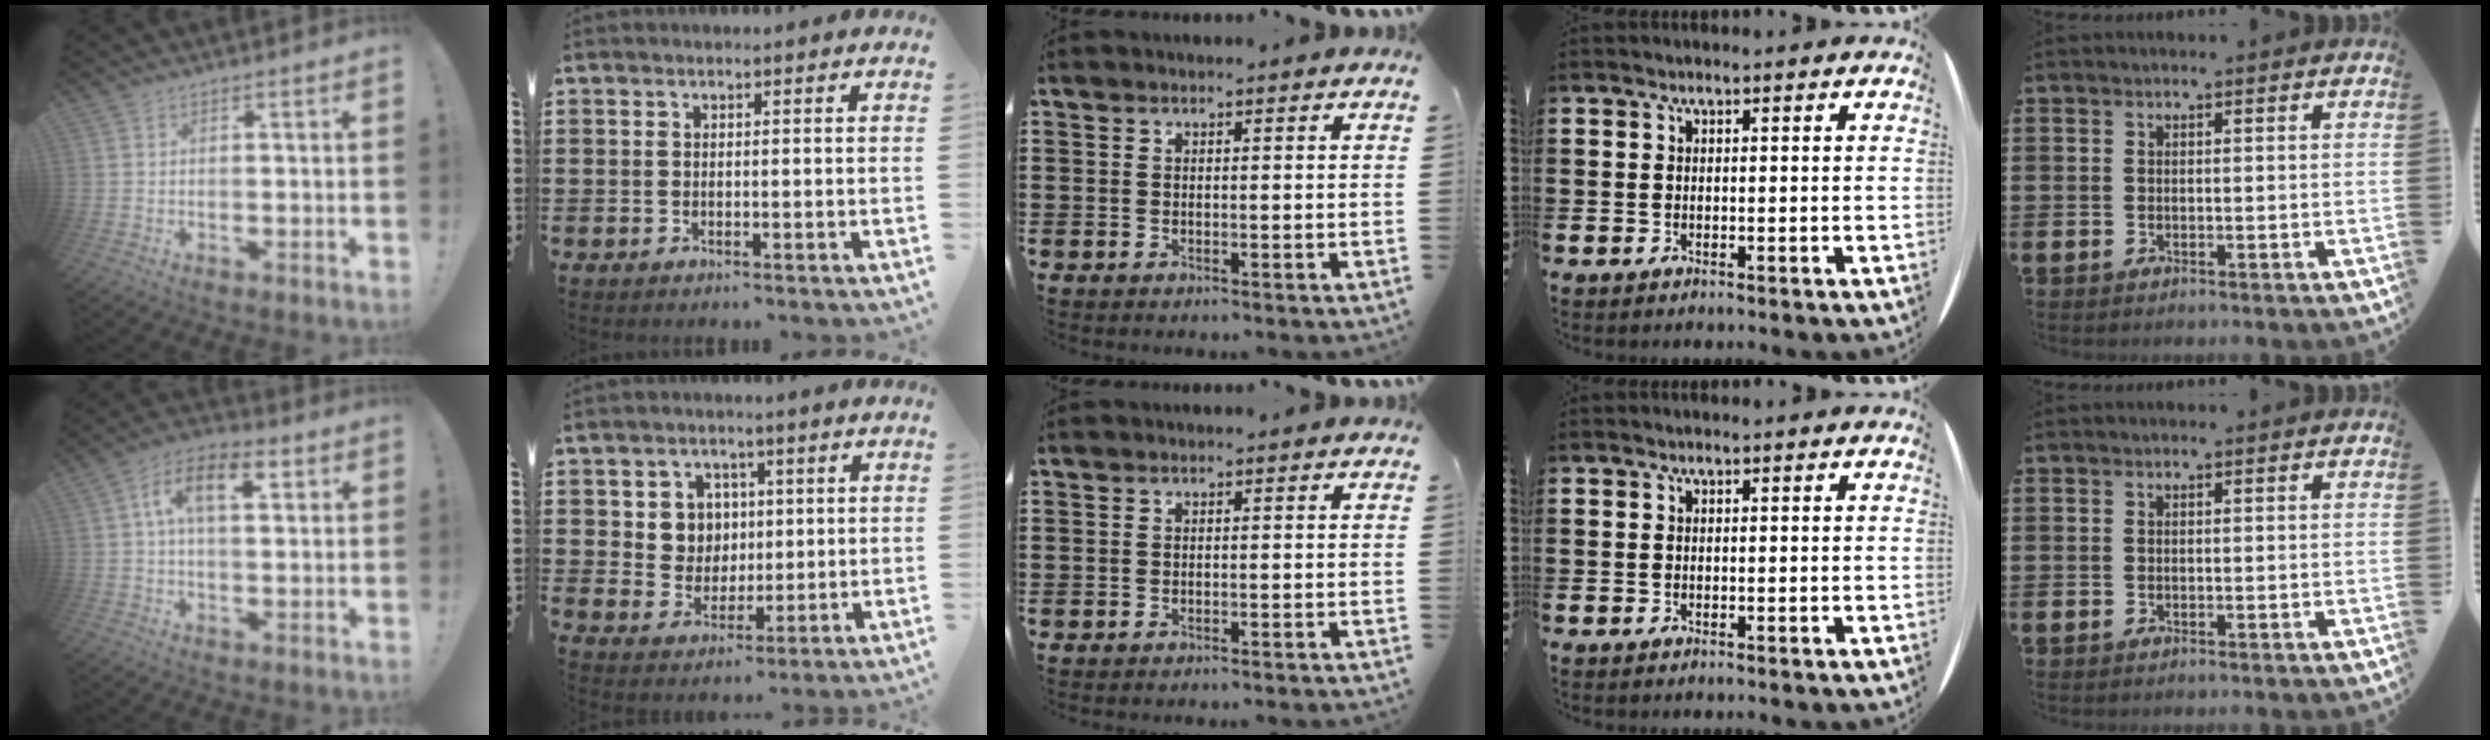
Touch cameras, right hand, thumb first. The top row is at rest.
{"thumb": {"total": 10.5, "force": [2.9, 5.4, 8.5], "torque": [-0.137, 0.011, 0.049]}, "index": {"total": 5.4, "force": [1.5, 5.0, 1.1], "torque": [-0.048, 0.015, 0.027]}, "middle": {"total": 0.9, "force": [-0.8, -0.2, 0.0], "torque": [-0.004, -0.001, -0.016]}}